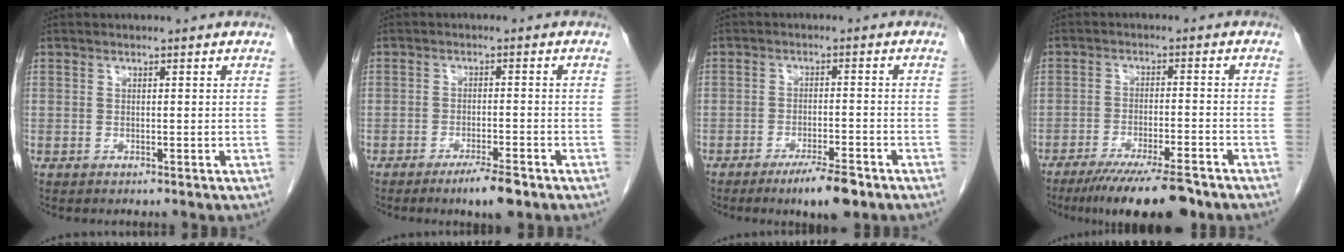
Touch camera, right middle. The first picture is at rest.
{"total": 4.5, "force": [-3.2, 0.6, 3.2], "torque": [-0.053, -0.005, -0.050]}
{"total": 5.9, "force": [-4.1, 1.0, 4.2], "torque": [-0.069, -0.007, -0.062]}
{"total": 12.0, "force": [-9.5, 1.4, 7.2], "torque": [-0.108, -0.025, -0.150]}